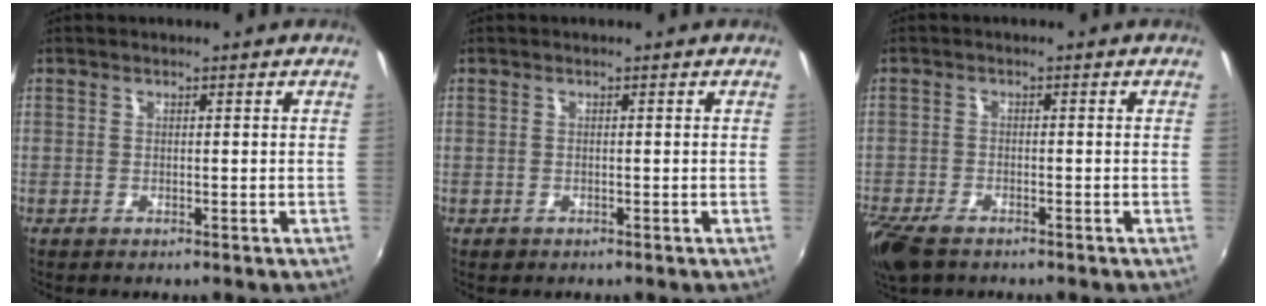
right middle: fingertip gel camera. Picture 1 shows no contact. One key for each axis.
{"total": 0.8, "fx": -0.5, "fy": 0.6, "fz": 0.2, "tx": -0.004, "ty": -0.003, "tz": -0.007}
{"total": 8.1, "fx": -5.9, "fy": 3.4, "fz": 4.4, "tx": -0.120, "ty": -0.033, "tz": -0.115}